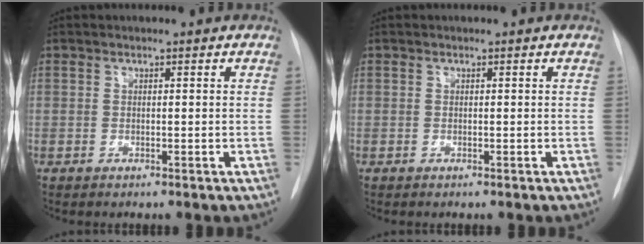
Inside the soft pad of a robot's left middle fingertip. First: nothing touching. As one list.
[{"total": 0.0}]